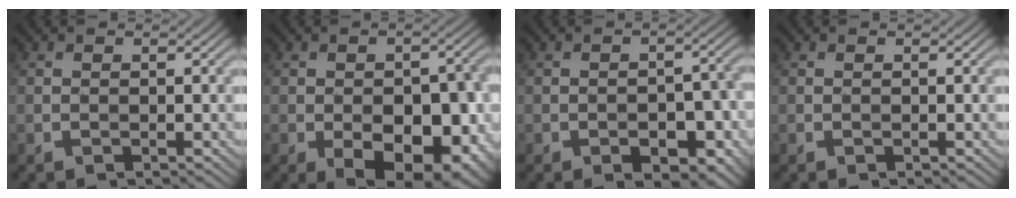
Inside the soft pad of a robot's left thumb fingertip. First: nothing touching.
{"total": 13.4, "force": [-5.6, 7.1, 9.9], "torque": [-0.111, -0.009, -0.067]}
{"total": 6.8, "force": [-3.4, 3.3, 4.9], "torque": [-0.069, 0.001, -0.041]}
{"total": 0.0}